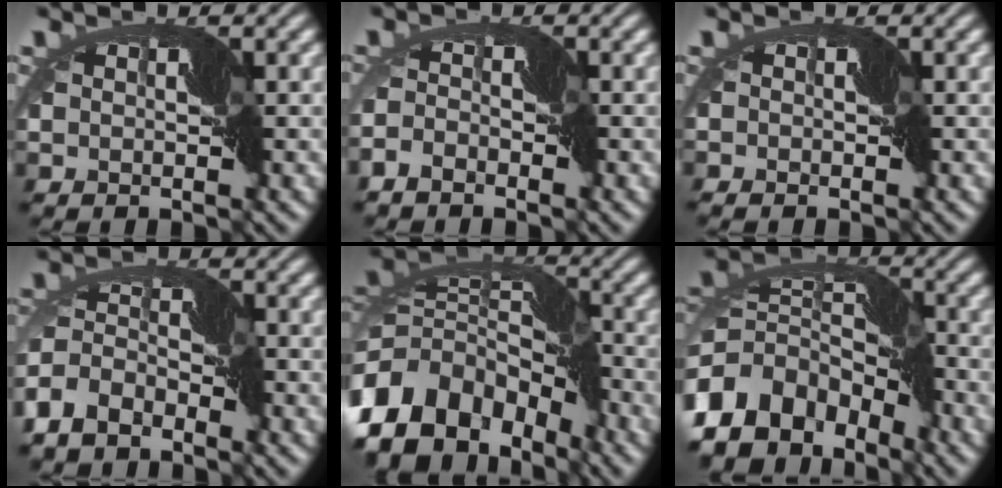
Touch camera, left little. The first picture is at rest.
{"total": 2.3, "force": [-2.0, 0.9, 0.7], "torque": [-0.022, 0.003, -0.049]}
{"total": 0.9, "force": [-0.7, 0.4, 0.3], "torque": [-0.008, -0.001, -0.016]}
{"total": 5.0, "force": [-3.7, 2.5, 2.2], "torque": [-0.054, 0.009, -0.085]}
{"total": 15.4, "force": [-8.2, 10.0, 8.5], "torque": [-0.192, 0.018, -0.145]}
{"total": 12.5, "force": [-6.3, 8.2, 7.0], "torque": [-0.154, 0.007, -0.124]}